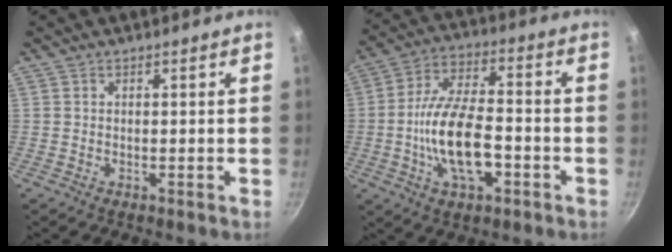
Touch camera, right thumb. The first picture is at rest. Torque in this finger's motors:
{"motor_torque": [1.64, 0.82, 1.74, -1.03, 0.56]}